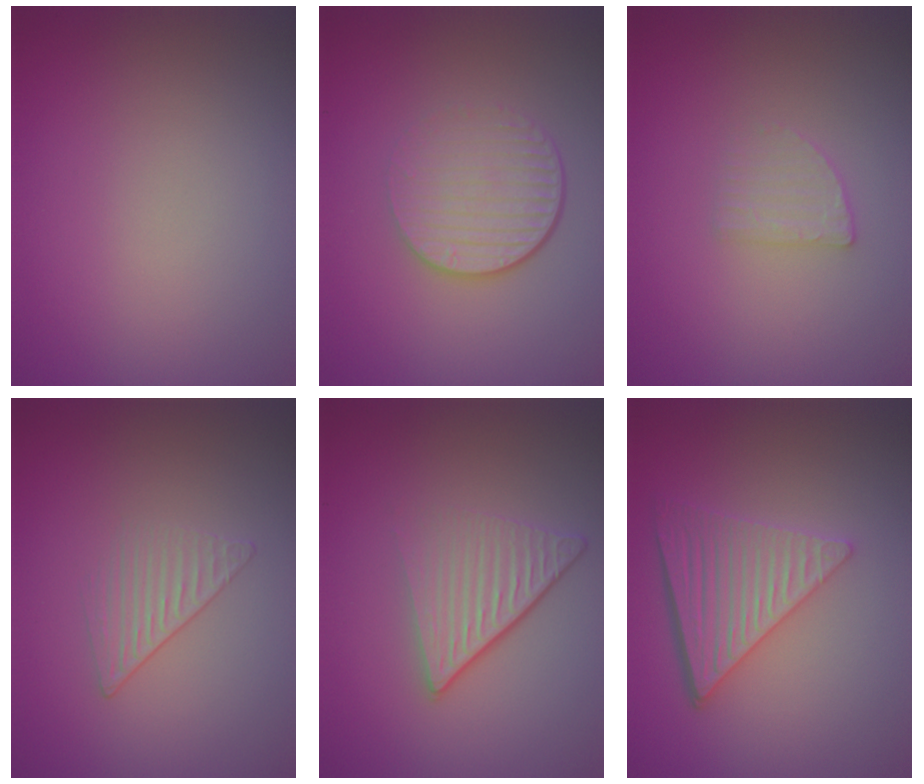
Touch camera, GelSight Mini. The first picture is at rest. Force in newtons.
{"total": 4.7, "press": 2.8, "slide": 3.7}
{"total": 1.6, "press": 1.5, "slide": 0.3}
{"total": 1.5, "press": 0.7, "slide": 1.3}
{"total": 4.9, "press": 2.9, "slide": 3.9}
{"total": 5.5, "press": 4.3, "slide": 3.4}